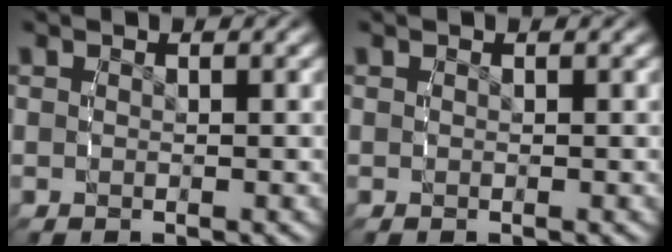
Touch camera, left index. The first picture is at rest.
{"total": 0.0}